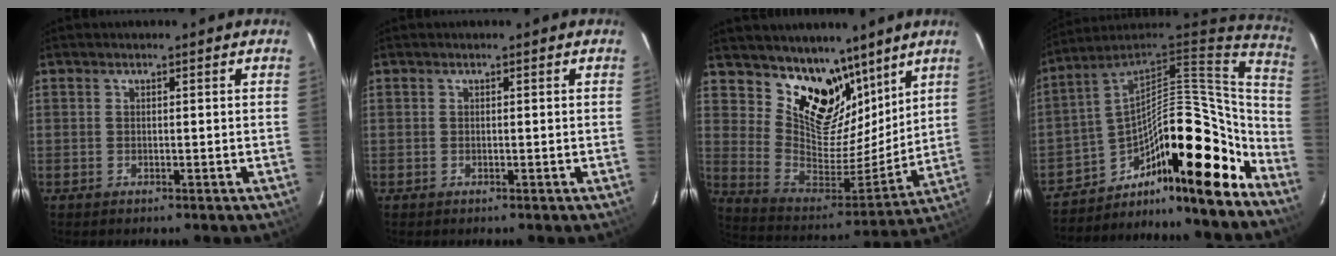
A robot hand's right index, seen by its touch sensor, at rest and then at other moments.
{"total": 0.0}
{"total": 17.1, "force": [11.9, 9.8, 7.4], "torque": [-0.153, -0.026, 0.220]}
{"total": 26.3, "force": [-15.1, 9.9, 19.1], "torque": [-0.295, 0.001, -0.251]}